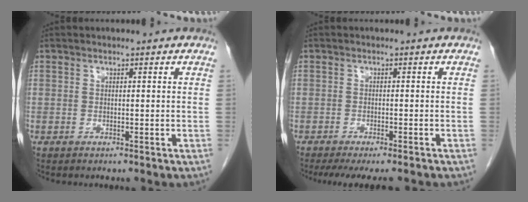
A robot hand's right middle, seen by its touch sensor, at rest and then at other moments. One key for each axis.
{"total": 9.6, "fx": -8.2, "fy": 1.6, "fz": 4.7, "tx": -0.059, "ty": -0.013, "tz": -0.108}